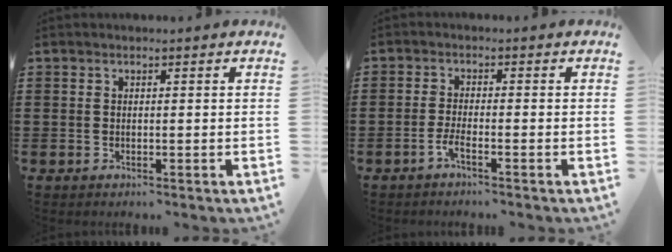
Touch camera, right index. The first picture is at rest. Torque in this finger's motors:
{"motor_torque": [0.36, 0.51, 0.09, -0.01]}